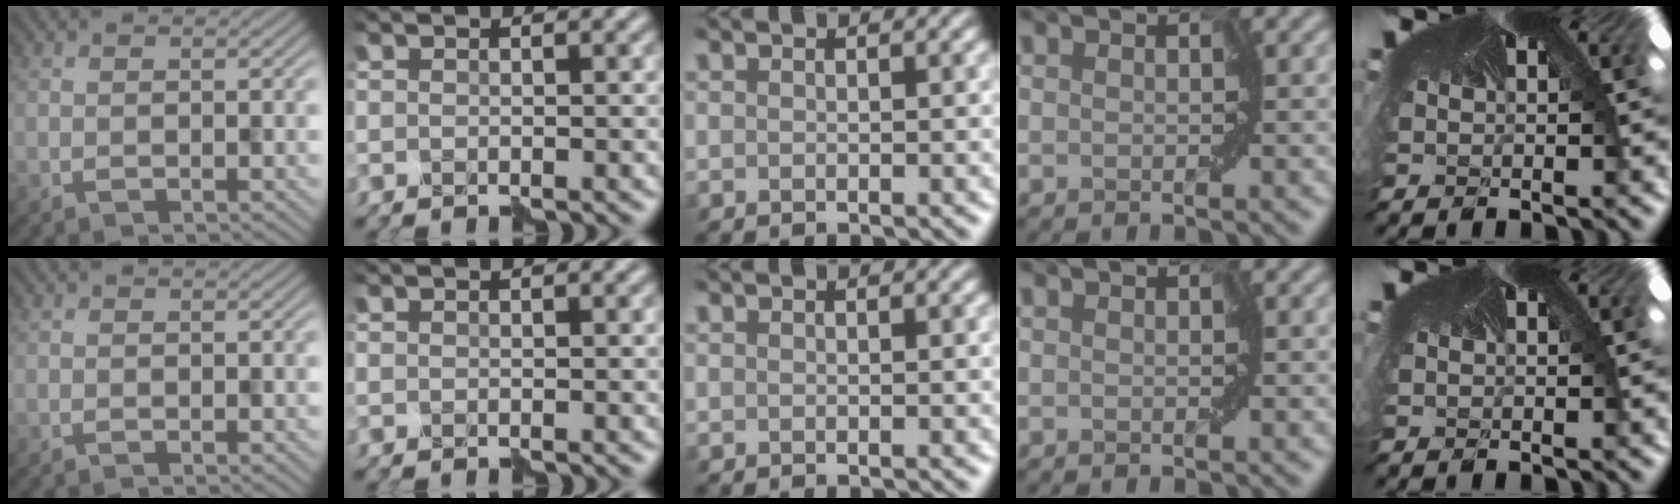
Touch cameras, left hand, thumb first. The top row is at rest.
{}